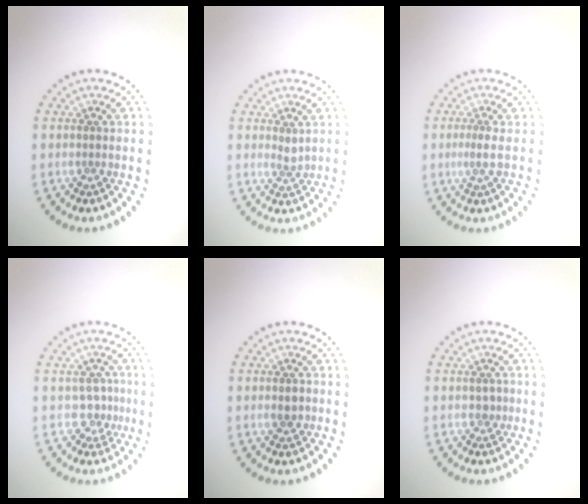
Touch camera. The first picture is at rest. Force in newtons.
{"total": 1.0, "press": 0.7, "slide": 0.7}
{"total": 1.2, "press": 0.6, "slide": 1.0}
{"total": 2.1, "press": 1.4, "slide": 1.6}
{"total": 1.1, "press": 1.1, "slide": 0.2}
{"total": 0.8, "press": 0.7, "slide": 0.4}